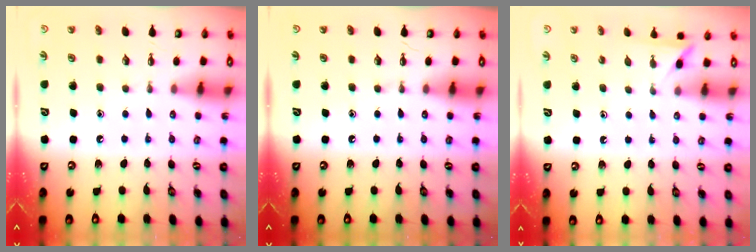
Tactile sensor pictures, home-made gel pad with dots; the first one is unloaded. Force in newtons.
{"total": 0.0}
{"total": 2.3, "press": 2.3, "slide": 0.2}